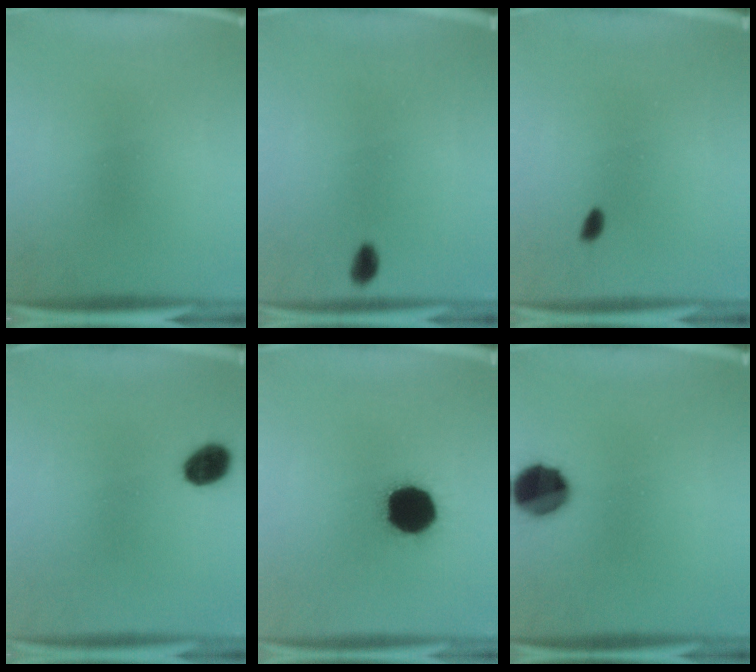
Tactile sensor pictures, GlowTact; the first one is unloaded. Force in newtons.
{"total": 2.1}
{"total": 1.5}
{"total": 6.5}
{"total": 18.5}
{"total": 12.3}